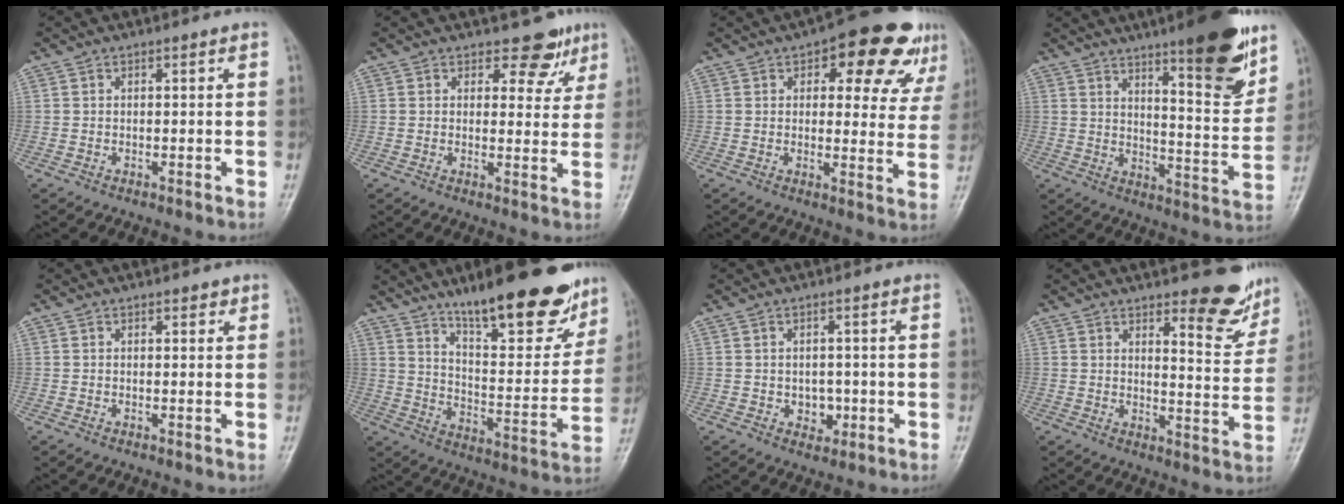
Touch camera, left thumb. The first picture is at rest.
{"total": 5.4, "force": [3.9, 3.3, 1.8], "torque": [0.010, -0.024, 0.042]}
{"total": 15.3, "force": [7.9, 7.2, 11.1], "torque": [-0.086, -0.016, 0.095]}
{"total": 16.3, "force": [10.5, 3.3, 12.0], "torque": [-0.140, -0.069, 0.160]}
{"total": 1.2, "force": [0.8, 0.7, 0.6], "torque": [0.000, -0.003, 0.007]}
{"total": 23.2, "force": [16.3, 6.7, 15.0], "torque": [-0.174, -0.083, 0.251]}
{"total": 3.3, "force": [-0.4, 2.7, 1.8], "torque": [-0.007, 0.002, -0.001]}
{"total": 10.5, "force": [7.4, 3.3, 6.6], "torque": [-0.048, -0.055, 0.103]}